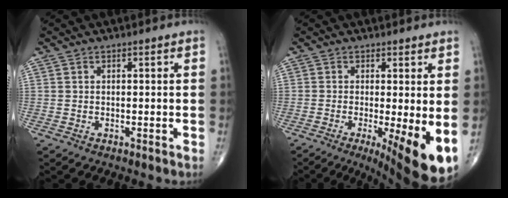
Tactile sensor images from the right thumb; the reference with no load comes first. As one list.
[{"total": 11.8, "force": [-2.7, 2.9, 11.1], "torque": [-0.155, -0.024, -0.032]}]